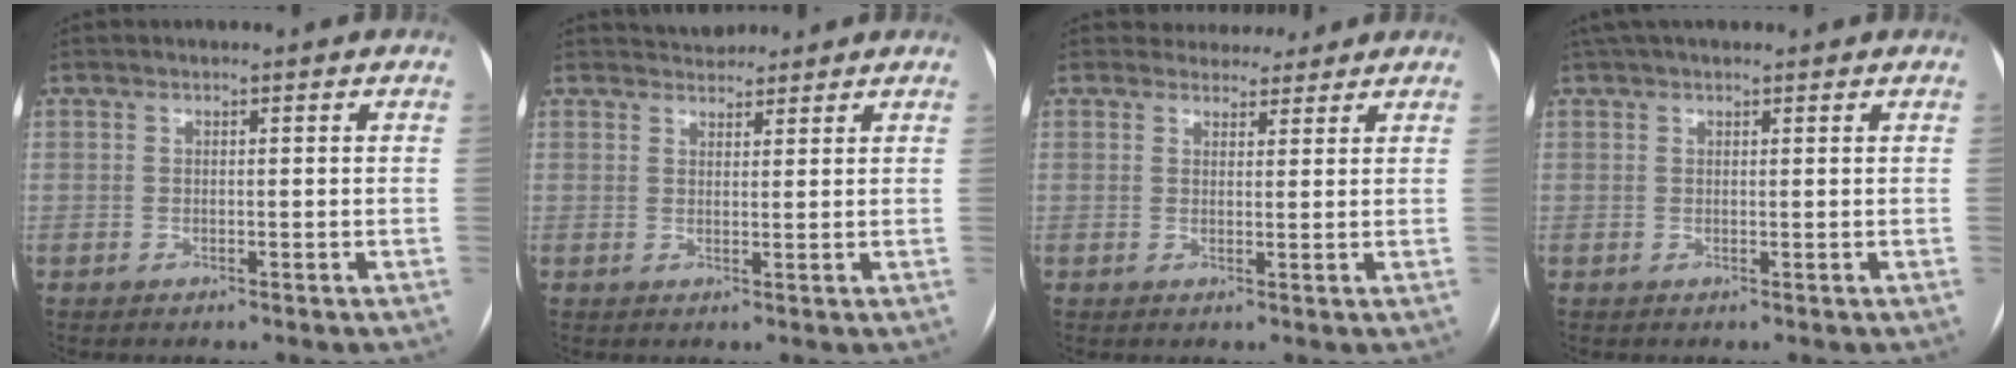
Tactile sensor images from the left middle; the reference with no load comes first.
{"total": 3.7, "force": [3.5, 1.2, 0.2], "torque": [-0.002, 0.020, 0.054]}
{"total": 4.2, "force": [3.9, 1.7, 0.0], "torque": [0.006, 0.006, 0.049]}
{"total": 5.3, "force": [4.3, 1.5, 2.7], "torque": [-0.044, 0.044, 0.073]}